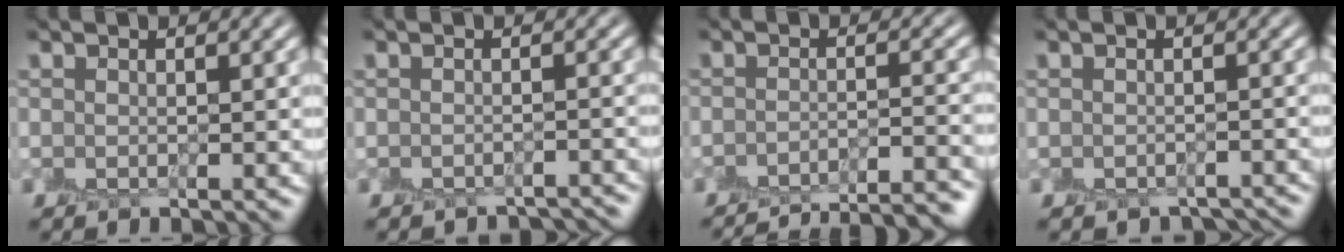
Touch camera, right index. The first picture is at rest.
{"total": 2.9, "force": [-2.9, 0.3, -0.1], "torque": [0.006, -0.016, -0.038]}
{"total": 12.2, "force": [-11.3, 3.0, 3.6], "torque": [-0.020, -0.009, -0.125]}
{"total": 2.2, "force": [-2.1, 0.7, 0.2], "torque": [0.003, -0.020, -0.029]}